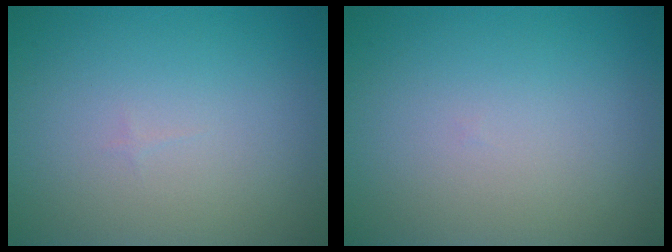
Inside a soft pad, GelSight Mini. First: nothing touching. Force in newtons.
{"total": 0.0}